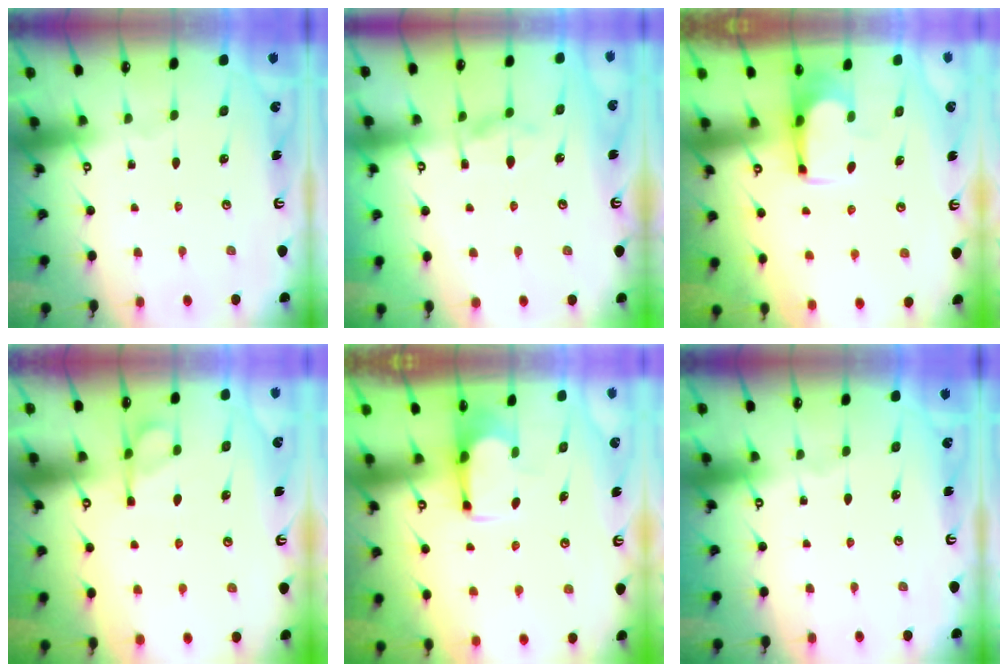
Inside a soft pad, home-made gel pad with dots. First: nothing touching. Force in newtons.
{"total": 2.9, "press": 2.6, "slide": 1.3}
{"total": 3.7, "press": 3.7, "slide": 0.0}
{"total": 2.8, "press": 2.6, "slide": 1.2}
{"total": 2.0, "press": 1.8, "slide": 0.8}
{"total": 0.0}